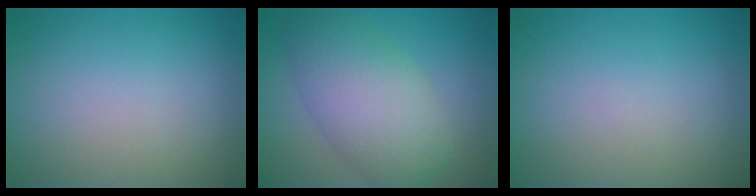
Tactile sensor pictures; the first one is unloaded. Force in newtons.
{"total": 6.8, "press": 6.8, "slide": 0.2}
{"total": 0.0}